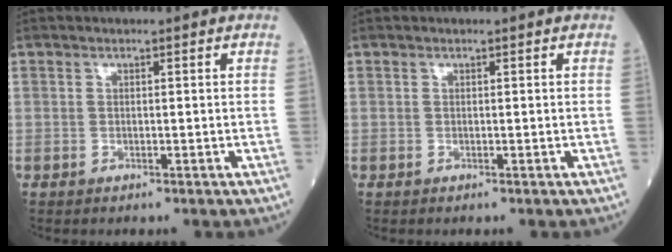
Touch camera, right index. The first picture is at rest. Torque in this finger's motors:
{"motor_torque": [0.00, 0.00, 0.00, 0.00]}